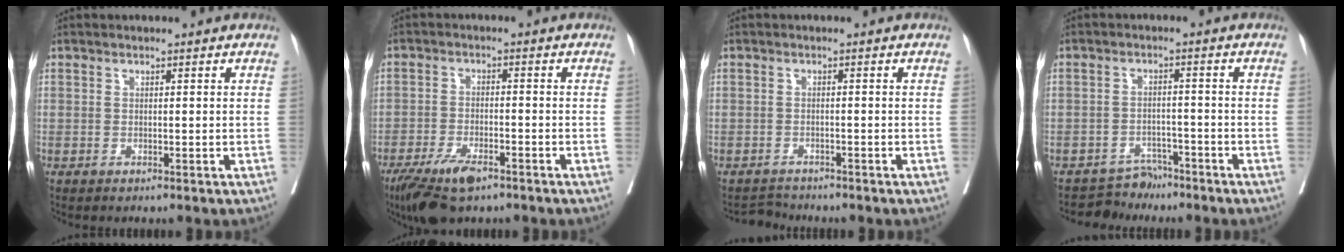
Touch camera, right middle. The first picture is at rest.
{"total": 8.0, "force": [-5.5, 2.5, 5.2], "torque": [-0.097, -0.012, -0.095]}
{"total": 2.3, "force": [-2.2, 0.2, -0.7], "torque": [0.014, -0.011, -0.036]}
{"total": 4.3, "force": [-3.8, 1.7, -0.7], "torque": [0.015, 0.006, -0.062]}